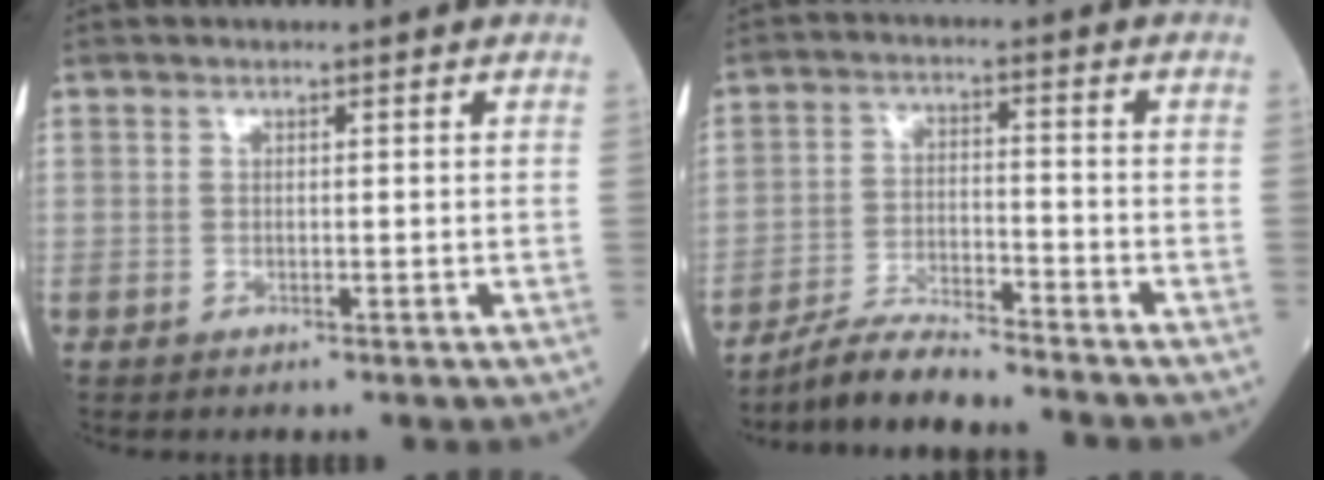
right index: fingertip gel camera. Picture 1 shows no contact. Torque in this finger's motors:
{"motor_torque": [-0.18, -0.33, 0.14, 0.01]}